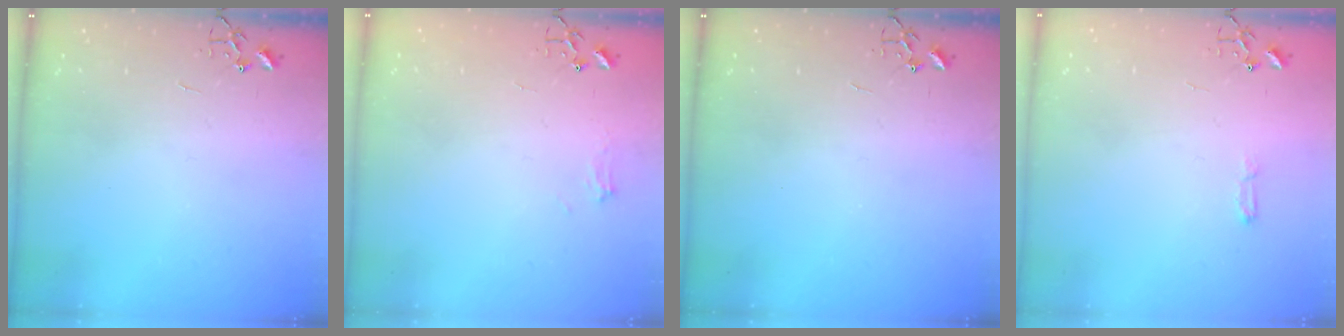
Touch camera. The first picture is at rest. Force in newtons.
{"total": 5.3, "press": 5.3, "slide": 0.6}
{"total": 0.0}
{"total": 3.8, "press": 3.8, "slide": 0.5}